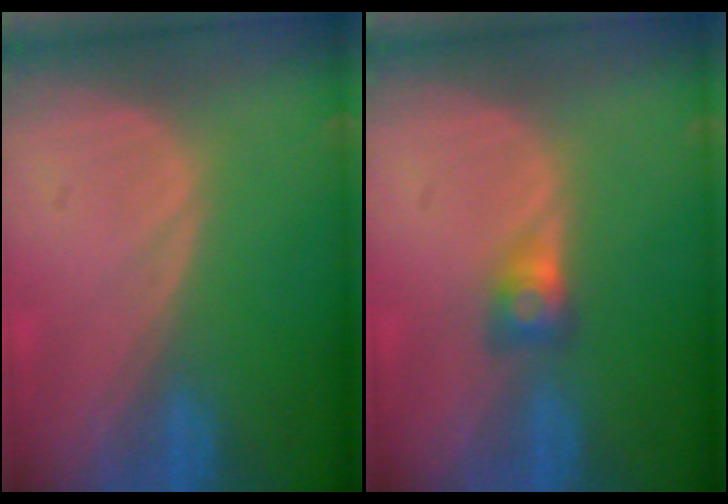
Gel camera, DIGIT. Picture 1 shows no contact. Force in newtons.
{"total": 2.6, "press": 2.3, "slide": 1.0}